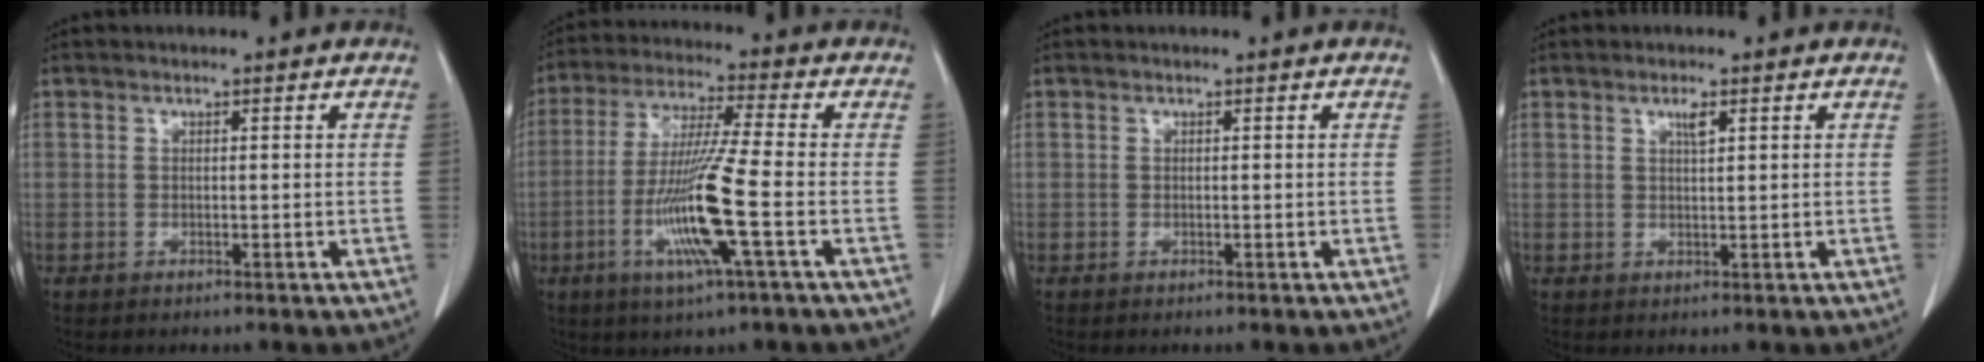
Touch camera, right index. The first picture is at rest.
{"total": 12.3, "force": [-3.5, -0.8, 11.8], "torque": [-0.236, -0.016, -0.073]}
{"total": 0.0}
{"total": 1.6, "force": [0.8, 0.2, 1.3], "torque": [-0.026, -0.002, 0.015]}